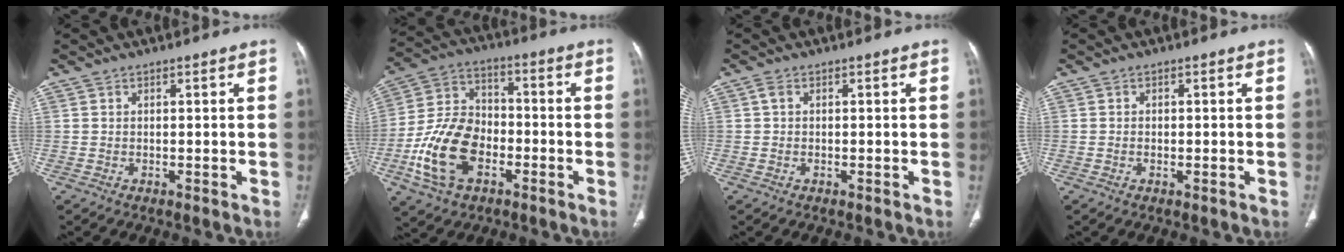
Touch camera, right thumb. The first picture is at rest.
{"total": 15.8, "force": [-5.6, 10.2, 10.6], "torque": [-0.198, 0.031, -0.106]}
{"total": 1.0, "force": [0.0, 0.6, 0.9], "torque": [-0.024, 0.002, -0.002]}
{"total": 1.0, "force": [-0.3, 0.5, 0.7], "torque": [-0.018, 0.003, -0.005]}